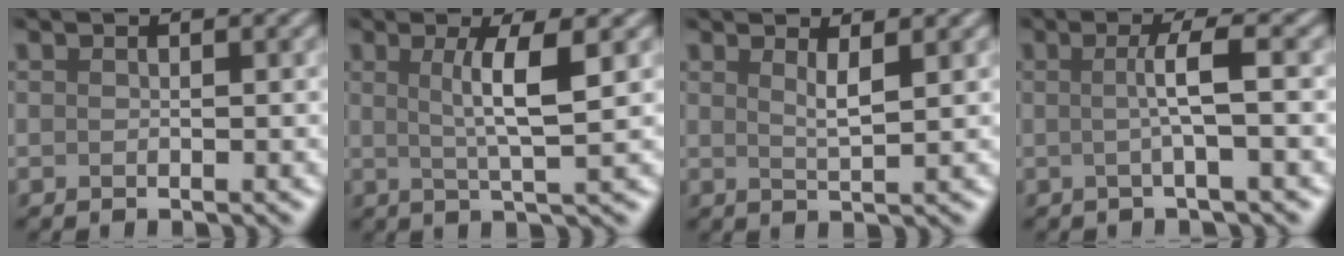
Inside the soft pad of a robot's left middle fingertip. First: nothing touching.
{"total": 4.3, "force": [1.0, 0.7, 4.2], "torque": [-0.067, -0.001, 0.017]}
{"total": 1.8, "force": [0.9, 0.4, 1.5], "torque": [-0.023, -0.003, 0.013]}
{"total": 2.8, "force": [0.0, 0.4, 2.8], "torque": [-0.051, -0.002, -0.006]}